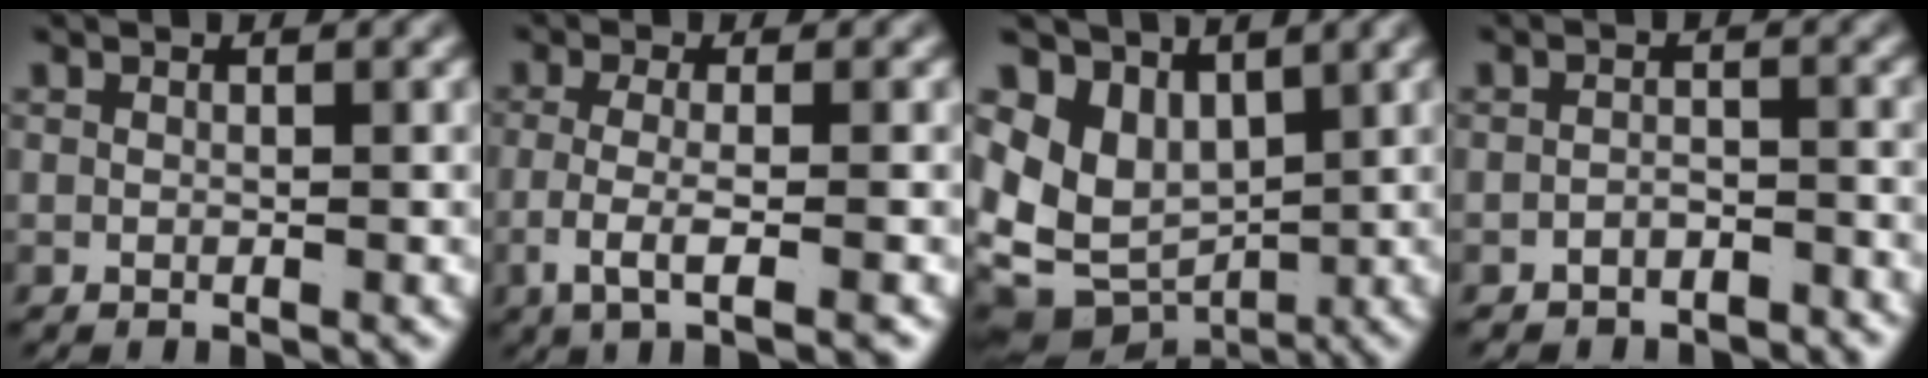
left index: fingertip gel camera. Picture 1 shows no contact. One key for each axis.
{"total": 4.2, "fx": -1.5, "fy": 0.7, "fz": 3.9, "tx": -0.080, "ty": -0.018, "tz": -0.015}
{"total": 12.4, "fx": -1.1, "fy": 10.6, "fz": 6.3, "tx": -0.155, "ty": -0.052, "tz": -0.003}
{"total": 2.4, "fx": -2.4, "fy": 0.5, "fz": 0.1, "tx": 0.004, "ty": -0.010, "tz": -0.036}